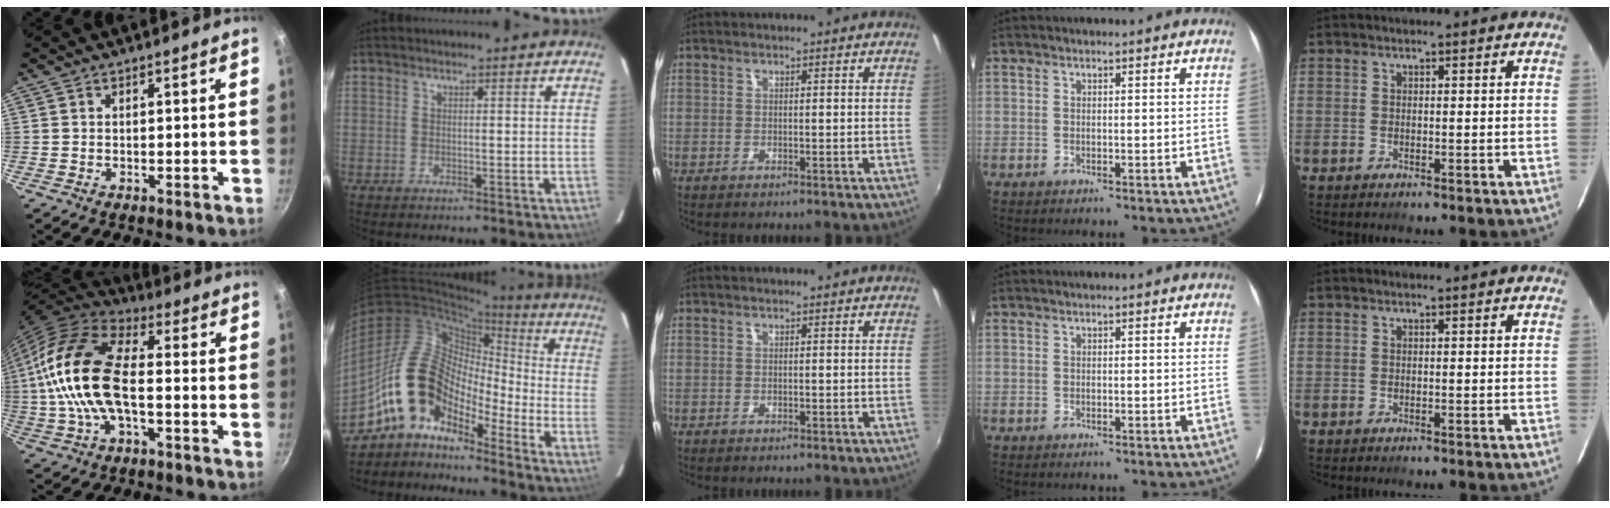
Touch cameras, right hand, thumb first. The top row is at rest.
{"thumb": {"total": 18.5, "force": [-1.1, 9.1, 16.0], "torque": [-0.302, 0.031, -0.035]}, "index": {"total": 12.0, "force": [-8.6, 6.2, 5.4], "torque": [-0.090, 0.028, -0.176]}}